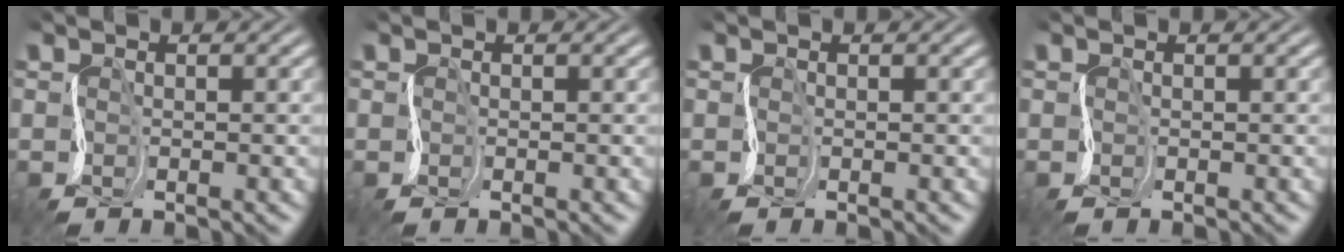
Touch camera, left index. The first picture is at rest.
{"total": 0.0}
{"total": 0.0}
{"total": 0.0}